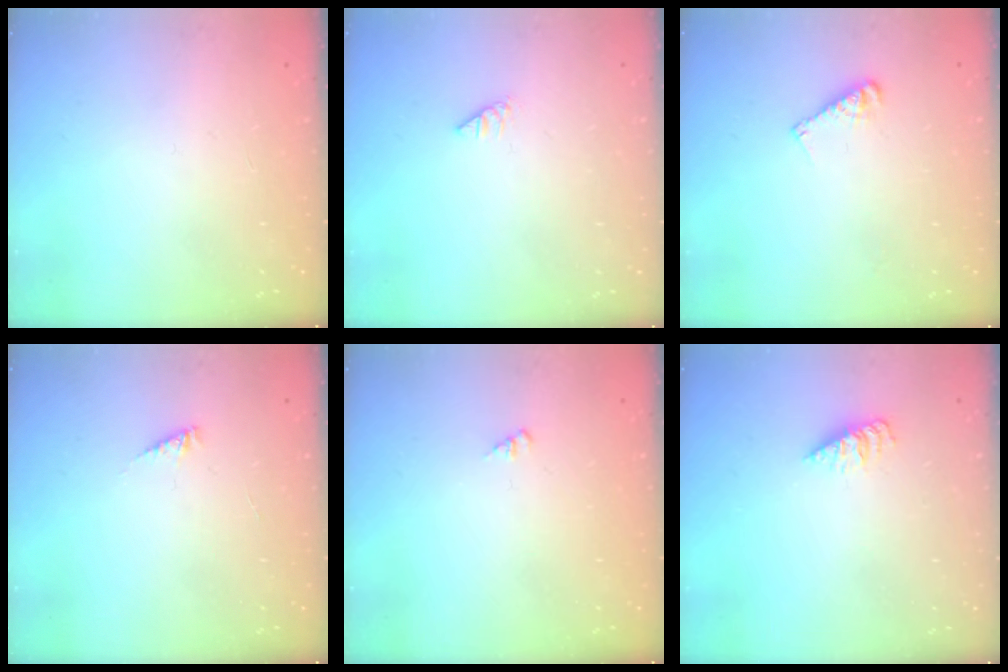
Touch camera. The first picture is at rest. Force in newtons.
{"total": 0.0}
{"total": 6.0, "press": 6.0, "slide": 0.2}
{"total": 2.5, "press": 2.5, "slide": 0.2}
{"total": 1.3, "press": 1.3, "slide": 0.3}
{"total": 2.0, "press": 2.0, "slide": 0.3}